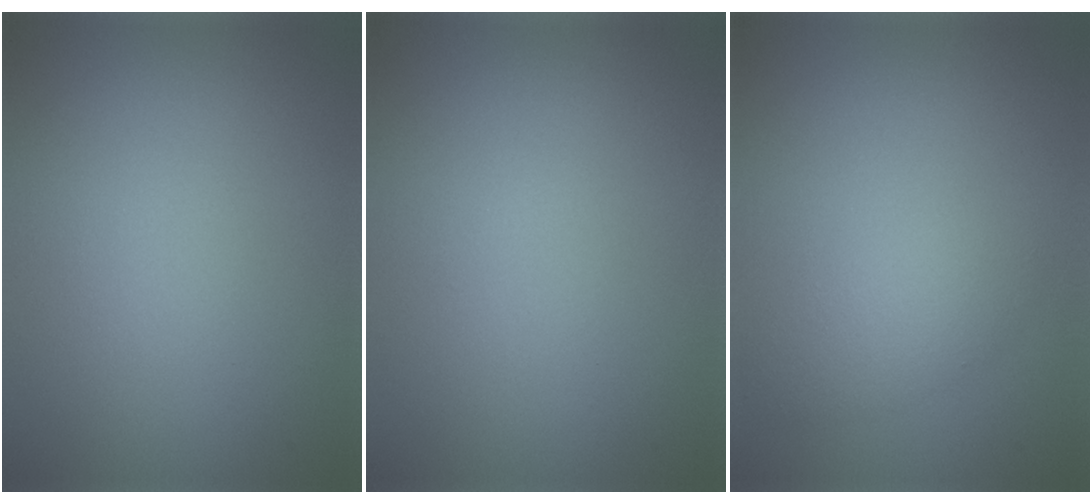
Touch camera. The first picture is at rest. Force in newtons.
{"total": 0.0}
{"total": 2.3, "press": 2.3, "slide": 0.1}